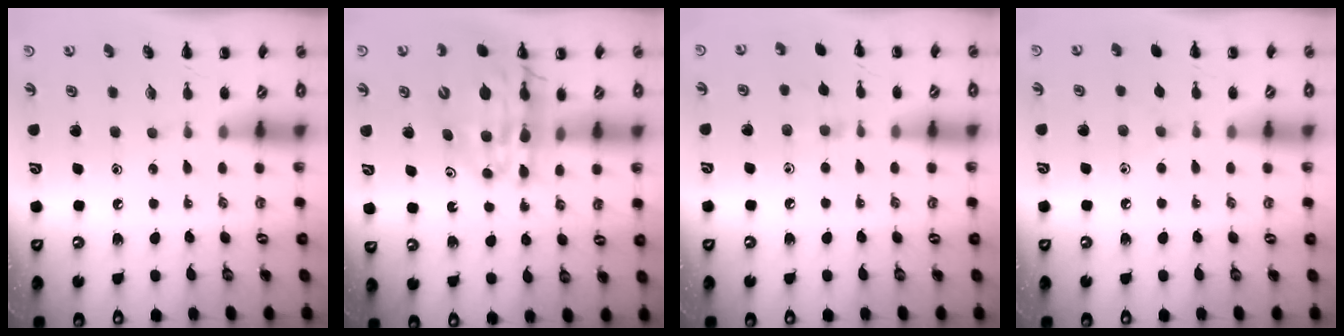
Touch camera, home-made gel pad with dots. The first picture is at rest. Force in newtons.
{"total": 16.5, "press": 16.0, "slide": 4.0}
{"total": 5.5, "press": 5.2, "slide": 1.7}
{"total": 2.9, "press": 2.7, "slide": 1.2}